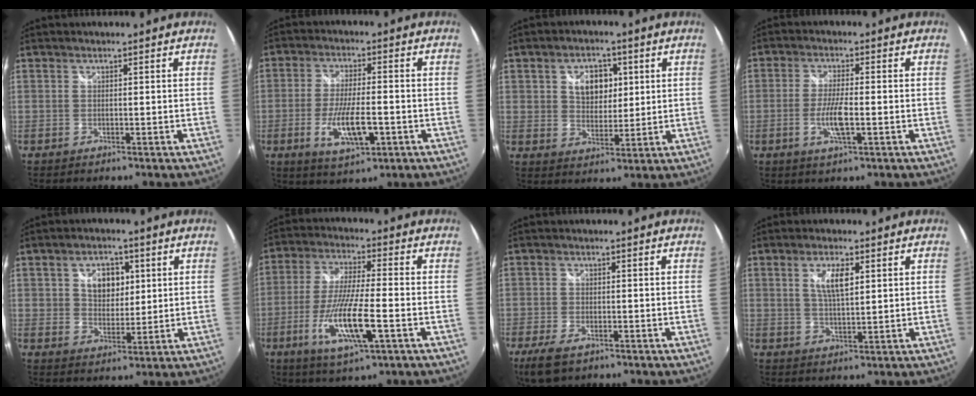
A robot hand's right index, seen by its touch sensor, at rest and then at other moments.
{"total": 9.5, "force": [-3.1, 2.8, 8.5], "torque": [-0.166, -0.016, -0.051]}
{"total": 8.4, "force": [2.6, 6.0, 5.3], "torque": [-0.089, 0.012, 0.046]}
{"total": 5.9, "force": [-1.6, 1.1, 5.5], "torque": [-0.111, -0.008, -0.031]}
{"total": 8.3, "force": [2.4, 6.1, 5.1], "torque": [-0.089, 0.012, 0.043]}
{"total": 13.8, "force": [-4.9, 2.6, 12.7], "torque": [-0.258, -0.022, -0.088]}
{"total": 5.8, "force": [-3.7, 2.6, 3.6], "torque": [-0.089, -0.019, -0.067]}
{"total": 5.4, "force": [1.8, 1.8, 4.7], "torque": [-0.085, 0.000, 0.035]}